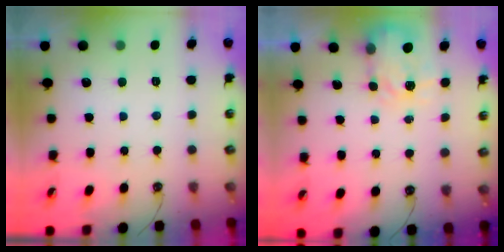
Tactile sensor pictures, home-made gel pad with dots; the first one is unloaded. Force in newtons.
{"total": 3.9, "press": 3.8, "slide": 0.6}